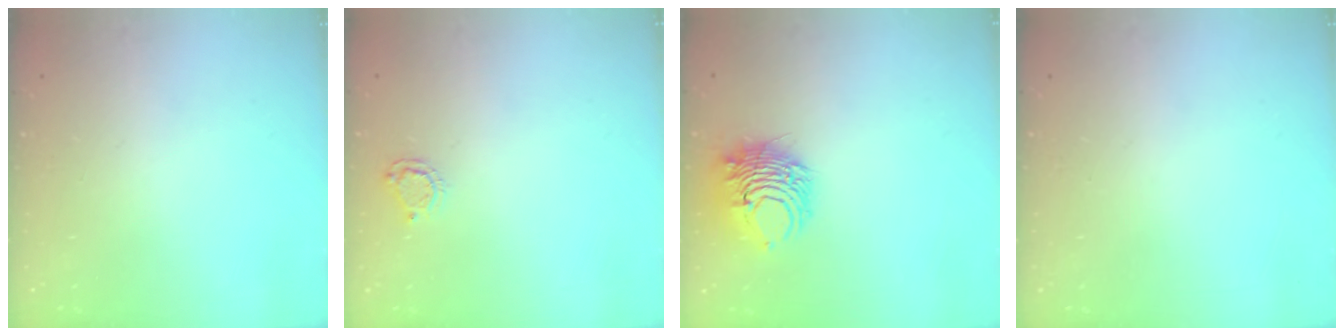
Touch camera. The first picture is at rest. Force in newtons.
{"total": 4.7, "press": 4.6, "slide": 0.4}
{"total": 8.4, "press": 8.3, "slide": 1.2}
{"total": 0.0}